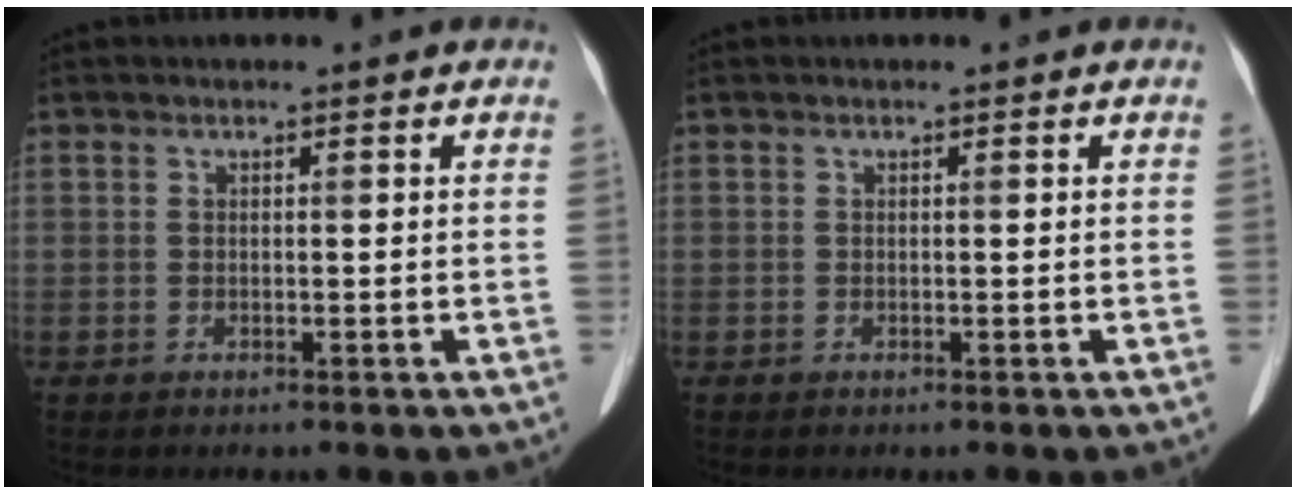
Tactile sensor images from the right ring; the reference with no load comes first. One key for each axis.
{"total": 0.0}